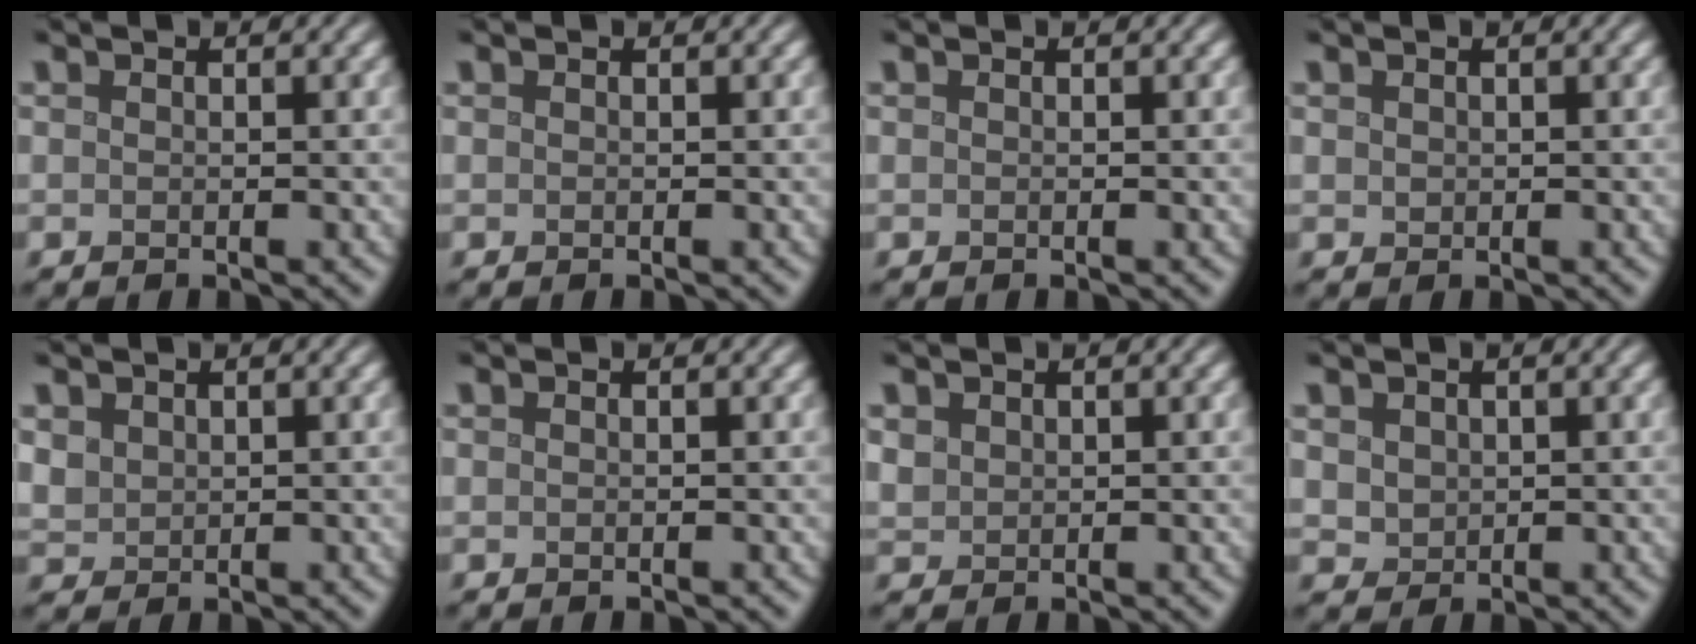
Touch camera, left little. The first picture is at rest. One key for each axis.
{"total": 0.0}
{"total": 0.0}
{"total": 0.5, "fx": 0.1, "fy": 0.5, "fz": 0.2, "tx": -0.004, "ty": 0.001, "tz": 0.002}
{"total": 1.6, "fx": 0.5, "fy": 1.4, "fz": 0.4, "tx": -0.016, "ty": -0.005, "tz": 0.017}
{"total": 0.0}
{"total": 1.0, "fx": 0.4, "fy": 0.9, "fz": 0.2, "tx": -0.008, "ty": -0.002, "tz": 0.012}
{"total": 2.0, "fx": 0.5, "fy": 1.7, "fz": 0.8, "tx": -0.021, "ty": 0.007, "tz": 0.011}